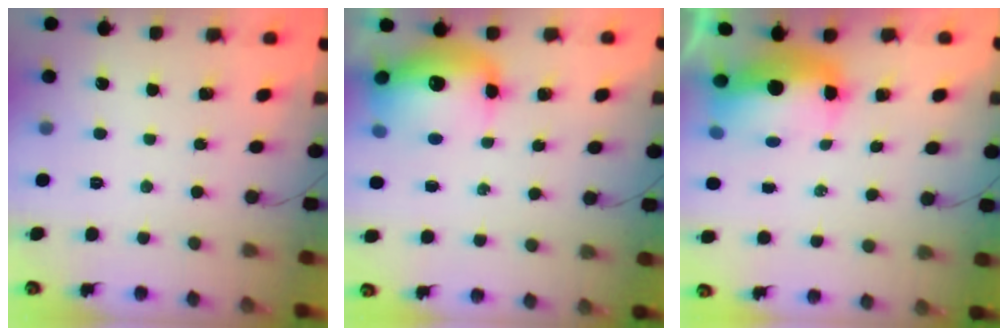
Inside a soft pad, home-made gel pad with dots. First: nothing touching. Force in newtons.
{"total": 15.6, "press": 15.1, "slide": 3.7}
{"total": 8.2, "press": 8.0, "slide": 1.8}